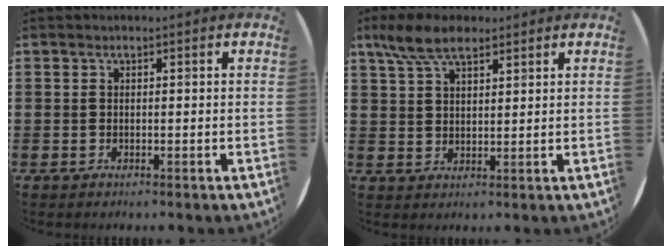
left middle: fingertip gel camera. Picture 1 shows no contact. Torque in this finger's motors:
{"motor_torque": [1.19, -0.95, 0.18, 0.06]}